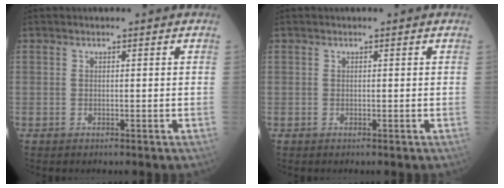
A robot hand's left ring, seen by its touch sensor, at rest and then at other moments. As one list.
[{"total": 0.0}]